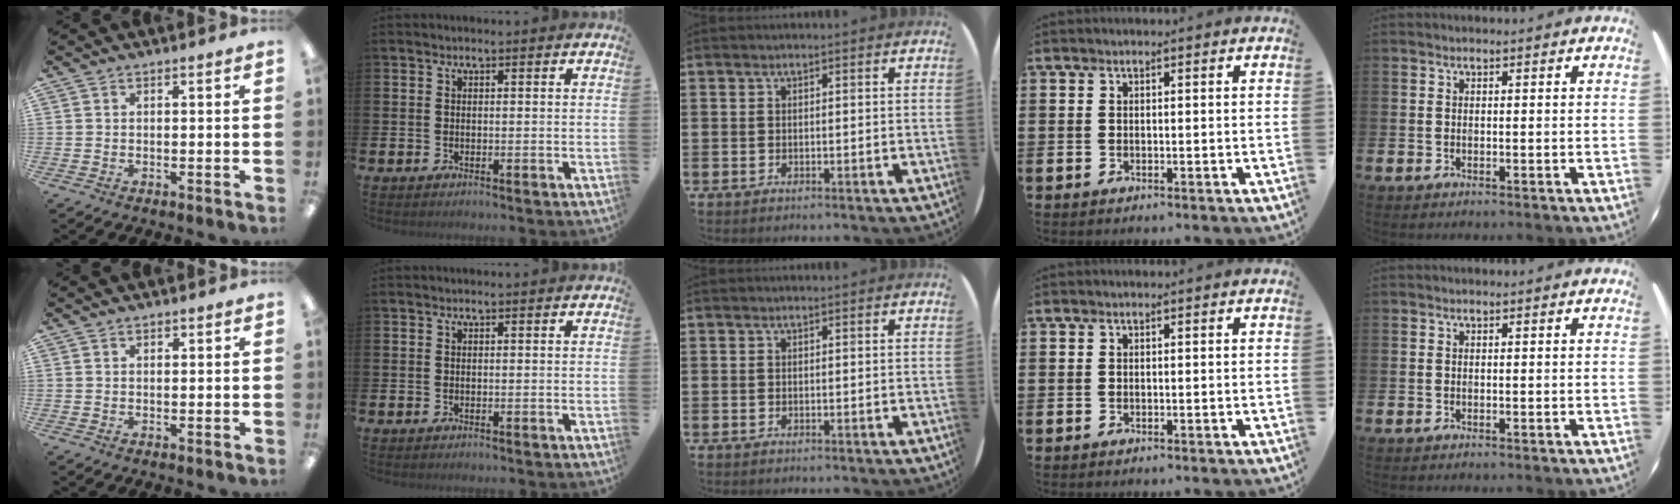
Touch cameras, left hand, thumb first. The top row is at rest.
{"thumb": {"total": 1.2, "force": [0.6, 0.7, 0.7], "torque": [-0.008, -0.001, 0.010]}}